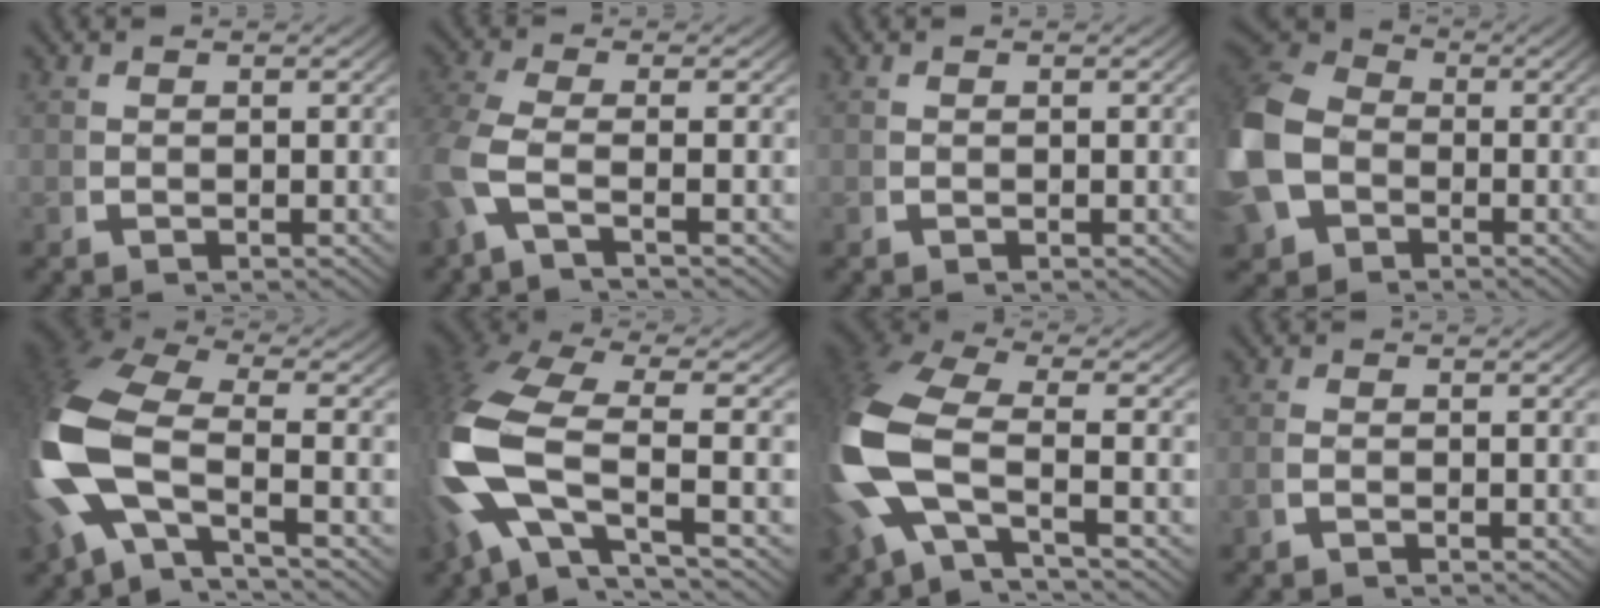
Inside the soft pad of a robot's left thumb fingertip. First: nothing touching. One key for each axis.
{"total": 5.2, "fx": -0.8, "fy": 2.6, "fz": 4.4, "tx": -0.132, "ty": -0.014, "tz": -0.007}
{"total": 0.0}
{"total": 11.8, "fx": -0.9, "fy": 9.8, "fz": 6.5, "tx": -0.171, "ty": -0.027, "tz": -0.008}
{"total": 12.6, "fx": -1.2, "fy": 8.3, "fz": 9.4, "tx": -0.261, "ty": -0.039, "tz": -0.003}
{"total": 11.5, "fx": -1.2, "fy": 7.1, "fz": 8.9, "tx": -0.244, "ty": -0.036, "tz": 0.003}
{"total": 11.2, "fx": -1.1, "fy": 7.2, "fz": 8.6, "tx": -0.246, "ty": -0.038, "tz": -0.002}
{"total": 0.7, "fx": -0.5, "fy": 0.0, "fz": 0.4, "tx": -0.013, "ty": -0.002, "tz": -0.007}